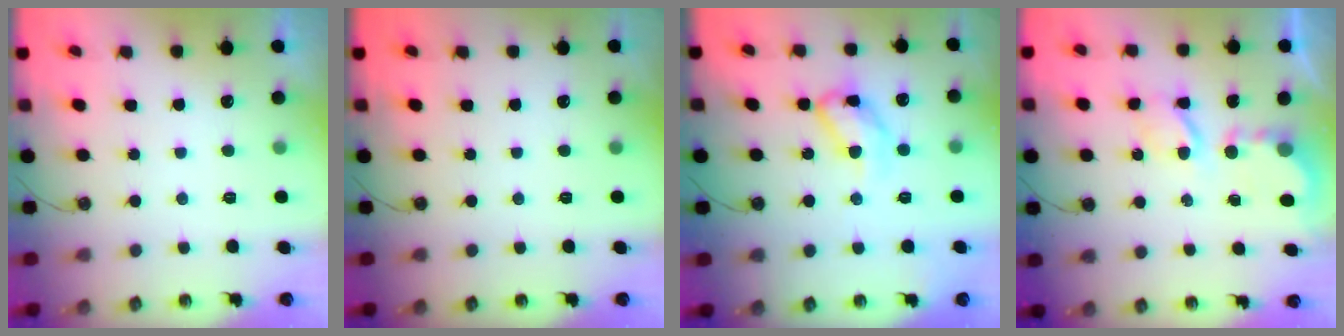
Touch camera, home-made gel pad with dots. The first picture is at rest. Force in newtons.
{"total": 0.0}
{"total": 12.7, "press": 12.7, "slide": 1.0}
{"total": 5.7, "press": 5.7, "slide": 0.2}